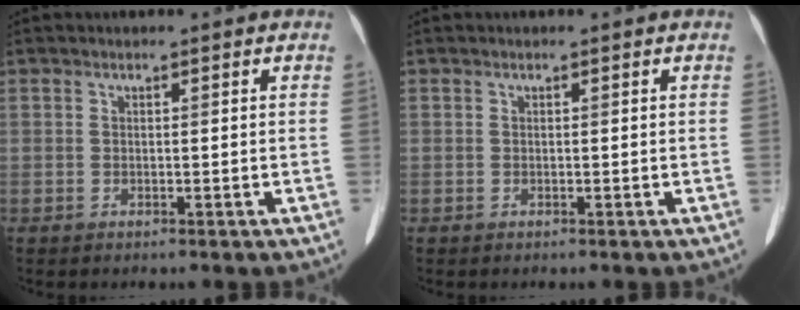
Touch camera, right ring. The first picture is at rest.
{"total": 0.0}